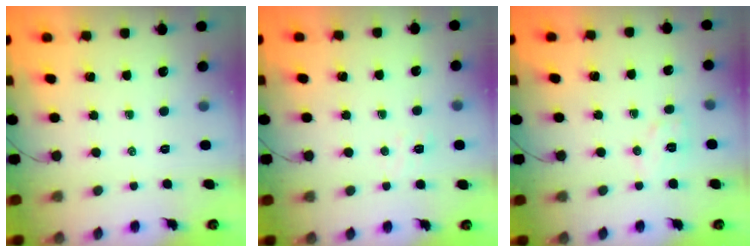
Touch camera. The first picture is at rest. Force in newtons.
{"total": 4.8, "press": 4.7, "slide": 1.2}
{"total": 5.7, "press": 5.6, "slide": 1.2}